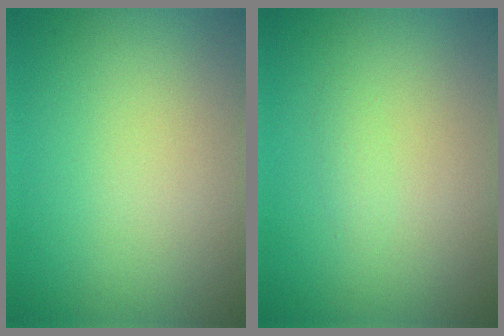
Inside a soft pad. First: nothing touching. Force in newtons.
{"total": 0.6, "press": 0.6, "slide": 0.0}